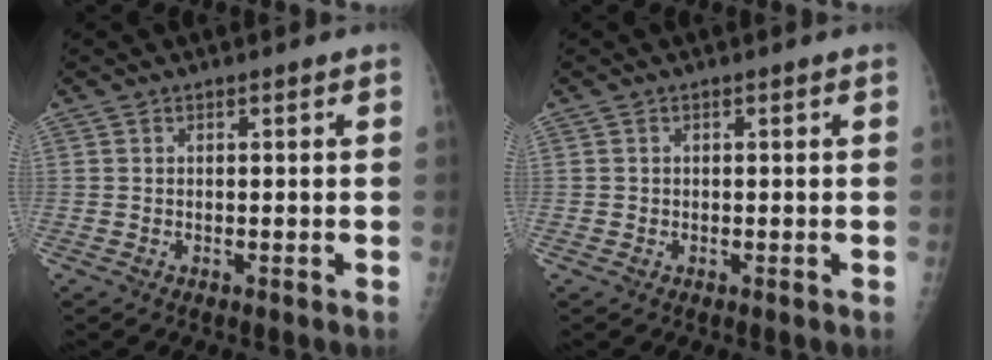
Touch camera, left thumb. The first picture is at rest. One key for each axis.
{"total": 0.6, "fx": -0.1, "fy": 0.6, "fz": 0.0, "tx": 0.005, "ty": 0.004, "tz": -0.002}